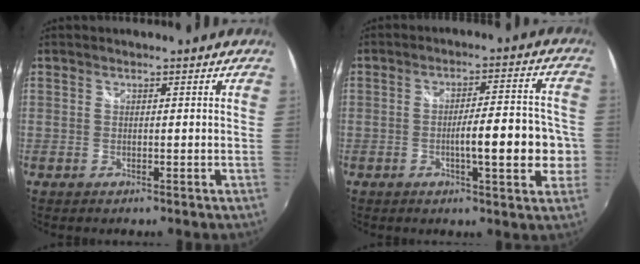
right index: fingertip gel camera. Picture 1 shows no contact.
{"total": 10.4, "force": [-2.5, 2.2, 9.9], "torque": [-0.152, -0.001, -0.031]}